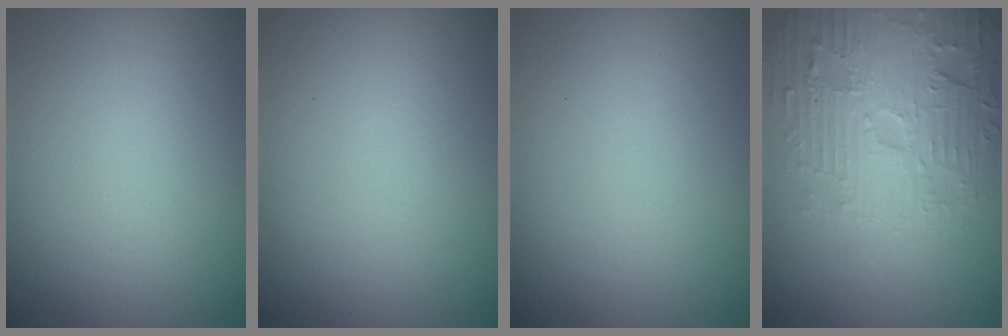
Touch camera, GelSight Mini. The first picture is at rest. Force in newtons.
{"total": 0.0}
{"total": 0.0}
{"total": 5.1, "press": 5.0, "slide": 1.0}